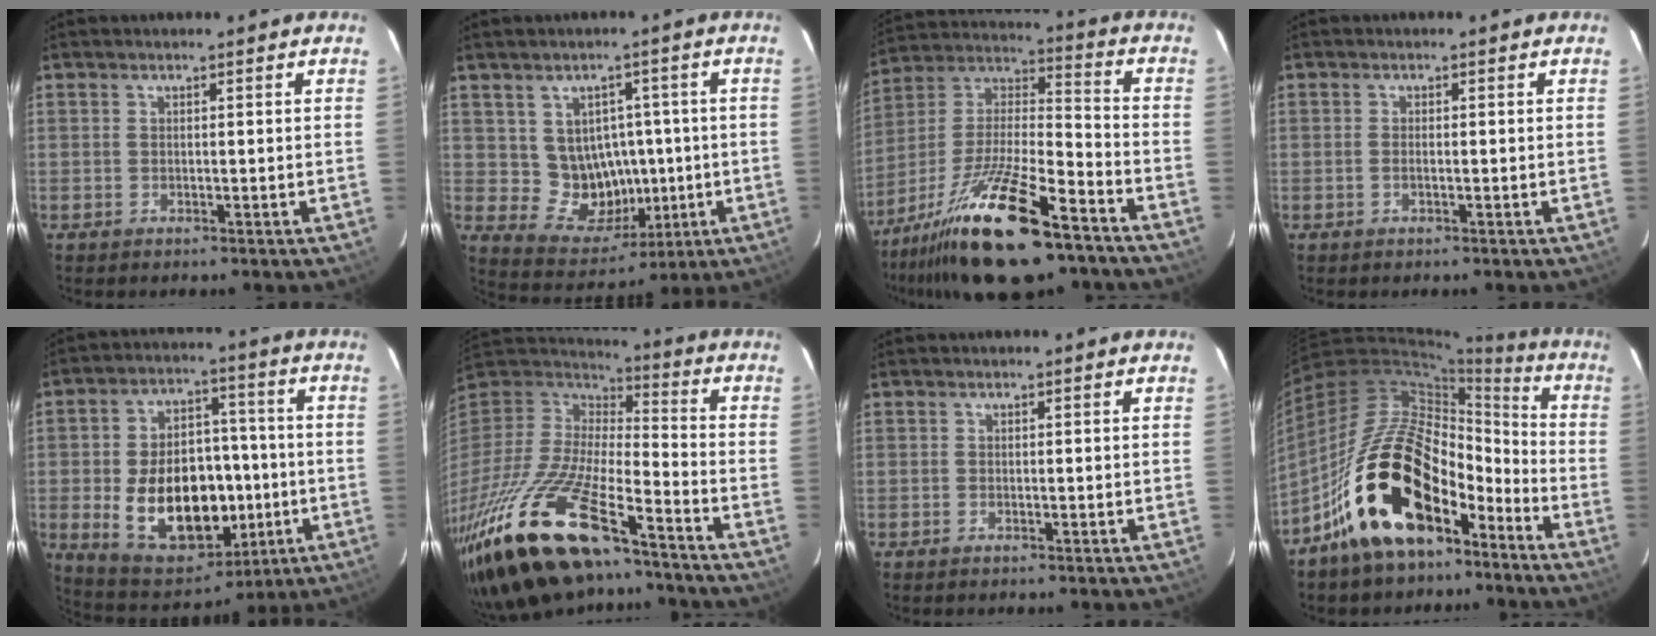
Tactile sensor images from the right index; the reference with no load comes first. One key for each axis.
{"total": 9.9, "fx": 0.0, "fy": 9.2, "fz": 3.7, "tx": -0.075, "ty": 0.003, "tz": 0.019}
{"total": 23.8, "fx": -16.1, "fy": 6.4, "fz": 16.3, "tx": -0.310, "ty": -0.016, "tz": -0.276}
{"total": 0.7, "fx": -0.1, "fy": 0.2, "fz": 0.7, "tx": -0.015, "ty": 0.001, "tz": -0.004}
{"total": 20.5, "fx": -3.7, "fy": 13.6, "fz": 15.0, "tx": -0.296, "ty": 0.018, "tz": -0.028}
{"total": 30.2, "fx": -21.0, "fy": 9.1, "fz": 19.7, "tx": -0.400, "ty": -0.060, "tz": -0.365}
{"total": 0.0}
{"total": 22.7, "fx": -13.2, "fy": 11.8, "fz": 14.1, "tx": -0.262, "ty": 0.020, "tz": -0.223}